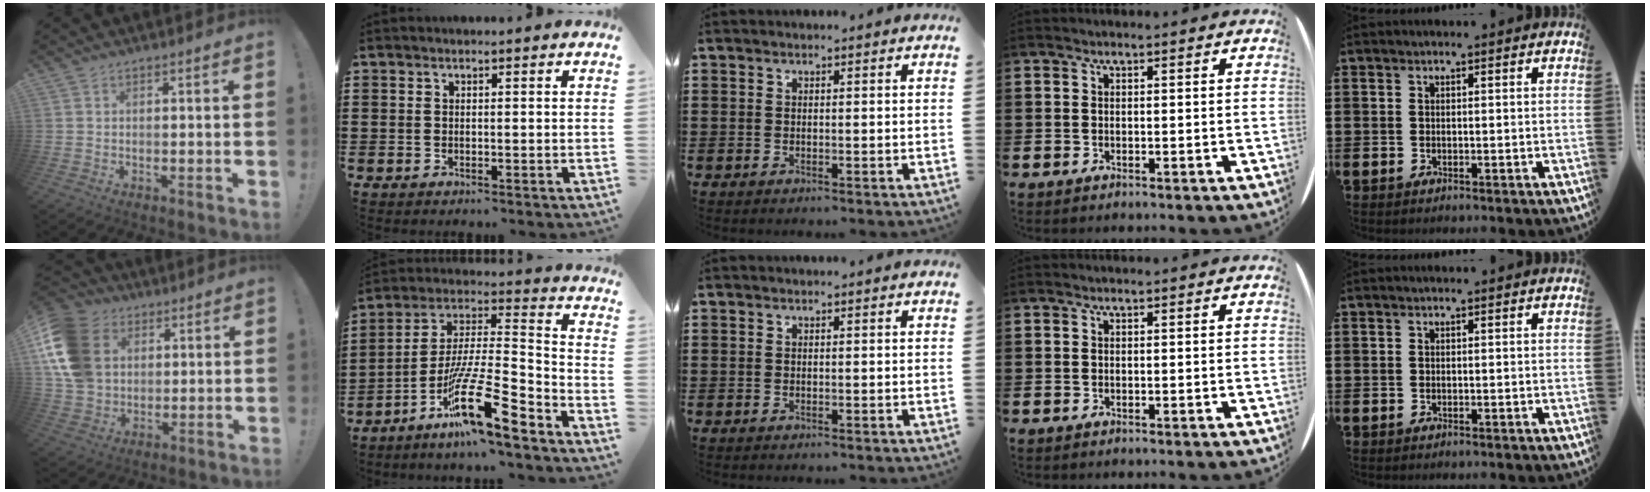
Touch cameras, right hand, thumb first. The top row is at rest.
{"thumb": {"total": 18.9, "force": [4.9, 14.7, 10.9], "torque": [-0.208, -0.005, 0.099]}, "index": {"total": 16.8, "force": [-10.9, 2.9, 12.5], "torque": [-0.231, 0.019, -0.192]}}